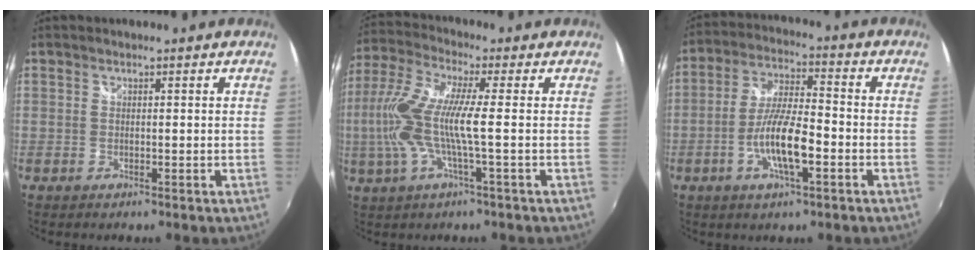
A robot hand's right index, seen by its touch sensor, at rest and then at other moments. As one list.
[{"total": 11.9, "force": [-1.3, 0.7, 11.8], "torque": [-0.230, -0.003, -0.026]}, {"total": 10.5, "force": [-3.7, 2.4, 9.5], "torque": [-0.189, -0.001, -0.069]}]